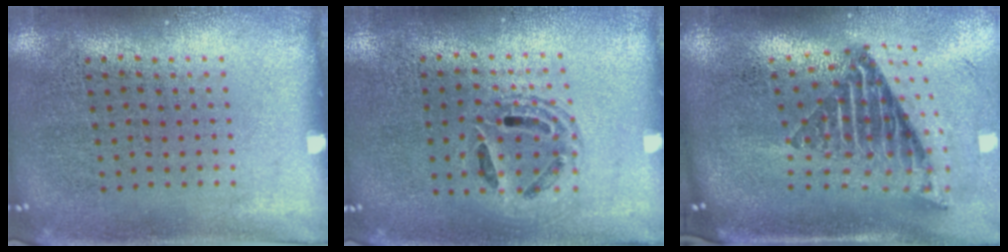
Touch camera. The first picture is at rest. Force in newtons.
{"total": 1.4, "press": 1.2, "slide": 0.7}
{"total": 2.7, "press": 1.7, "slide": 2.1}